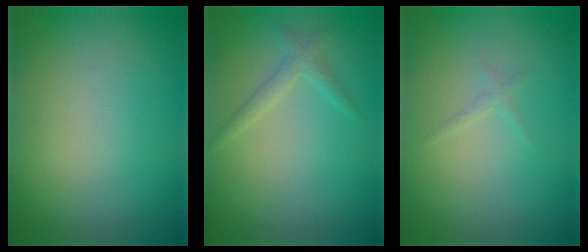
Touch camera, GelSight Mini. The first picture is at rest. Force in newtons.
{"total": 1.4, "press": 1.4, "slide": 0.1}
{"total": 0.6, "press": 0.6, "slide": 0.1}